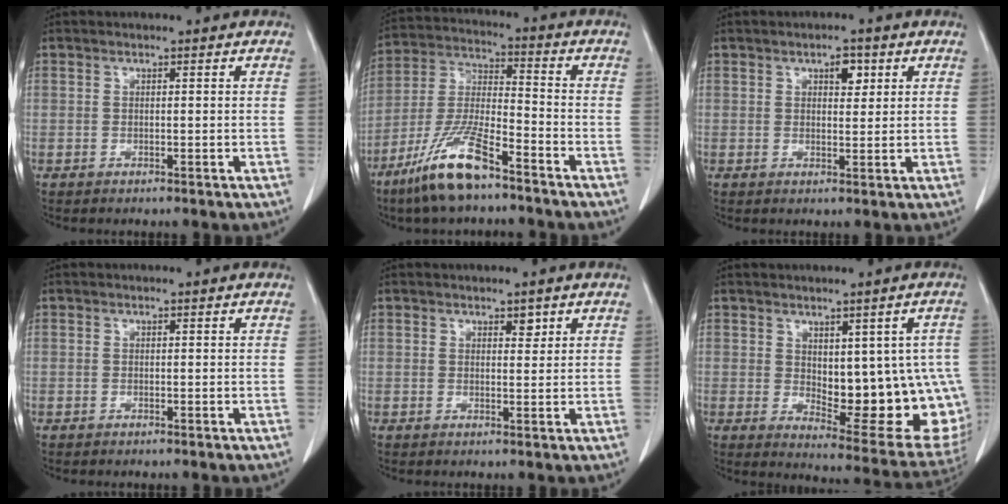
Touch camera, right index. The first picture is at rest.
{"total": 12.9, "force": [-8.7, 2.3, 9.2], "torque": [-0.199, -0.024, -0.169]}
{"total": 2.9, "force": [1.4, 1.4, 2.1], "torque": [-0.030, 0.001, 0.021]}
{"total": 0.0}
{"total": 1.5, "force": [1.0, 0.7, 0.9], "torque": [-0.009, -0.004, 0.013]}
{"total": 16.7, "force": [-0.5, 6.8, 15.2], "torque": [-0.141, 0.001, 0.019]}